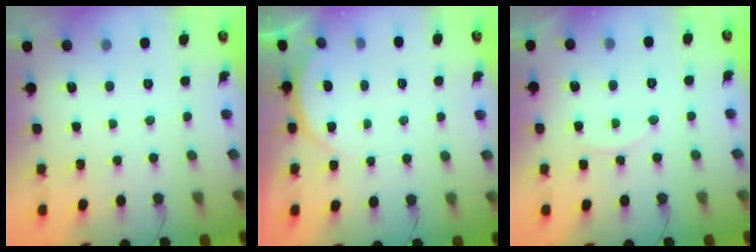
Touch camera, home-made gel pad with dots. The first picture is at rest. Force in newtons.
{"total": 3.9, "press": 3.9, "slide": 0.6}
{"total": 6.9, "press": 6.9, "slide": 0.7}